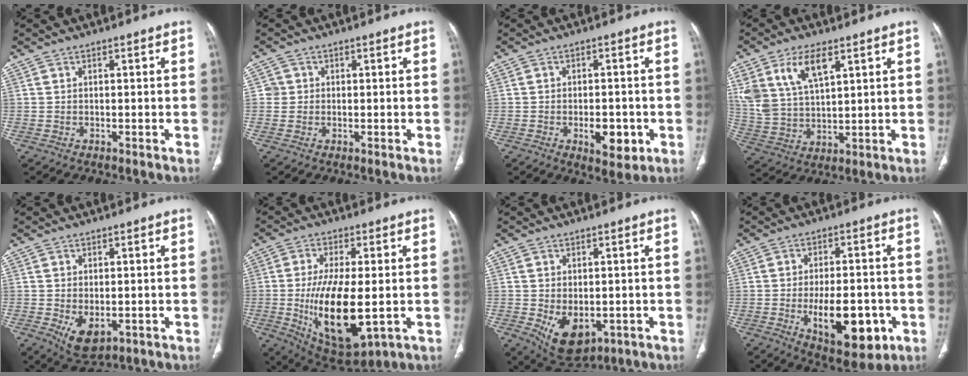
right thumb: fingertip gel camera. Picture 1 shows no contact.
{"total": 1.9, "force": [0.2, 1.8, 0.0], "torque": [0.013, 0.006, 0.000]}
{"total": 6.7, "force": [-2.1, 3.6, 5.3], "torque": [-0.059, 0.004, -0.021]}
{"total": 12.1, "force": [6.1, 6.1, 8.5], "torque": [-0.166, -0.017, 0.131]}
{"total": 6.0, "force": [-1.4, 3.6, 4.6], "torque": [-0.078, -0.009, -0.009]}
{"total": 17.1, "force": [-2.5, 7.0, 15.4], "torque": [-0.271, -0.022, -0.022]}
{"total": 8.8, "force": [-2.0, 5.6, 6.5], "torque": [-0.091, -0.011, -0.011]}
{"total": 14.6, "force": [-4.2, 7.0, 12.0], "torque": [-0.155, 0.008, -0.049]}